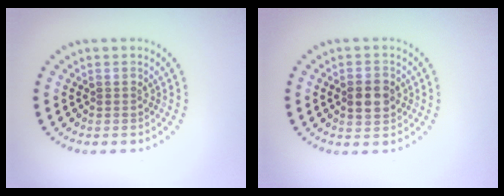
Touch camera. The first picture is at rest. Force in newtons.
{"total": 3.0, "press": 3.0, "slide": 0.1}